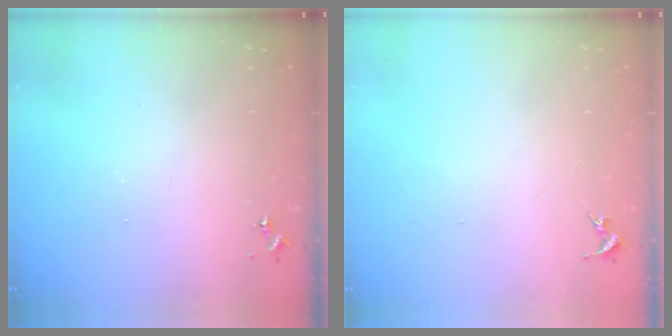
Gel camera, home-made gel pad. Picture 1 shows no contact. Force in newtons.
{"total": 0.0}